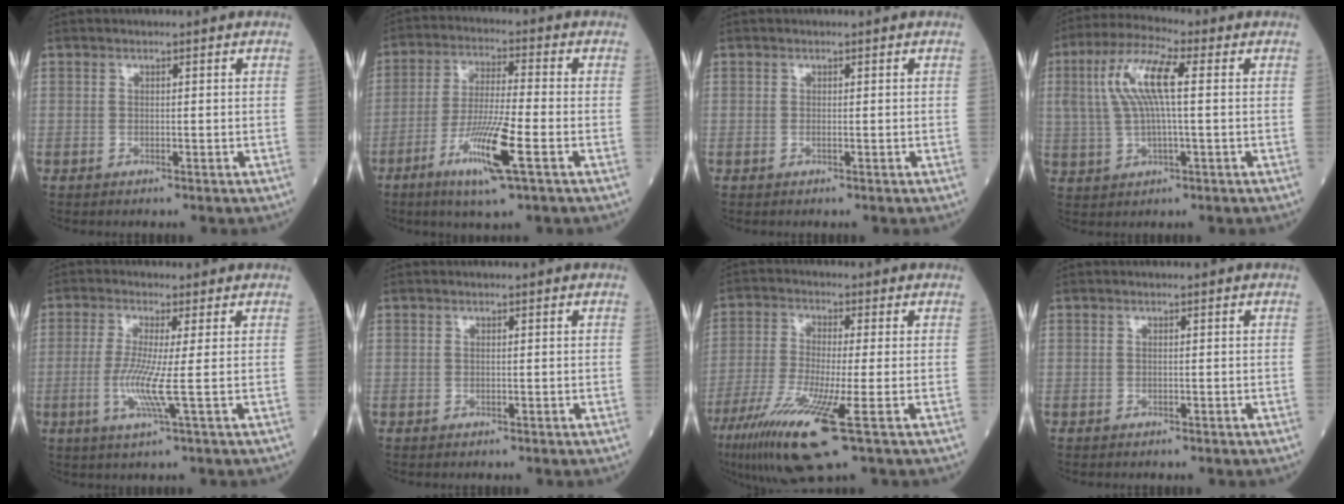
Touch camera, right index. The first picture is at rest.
{"total": 10.7, "force": [-4.8, 0.2, 9.6], "torque": [-0.186, -0.017, -0.090]}
{"total": 0.0}
{"total": 9.8, "force": [1.9, 1.8, 9.4], "torque": [-0.202, 0.020, 0.036]}
{"total": 5.8, "force": [-1.0, -1.0, 5.6], "torque": [-0.122, -0.019, -0.025]}
{"total": 0.0}
{"total": 12.5, "force": [-6.0, 0.2, 10.9], "torque": [-0.217, -0.038, -0.109]}
{"total": 0.0}